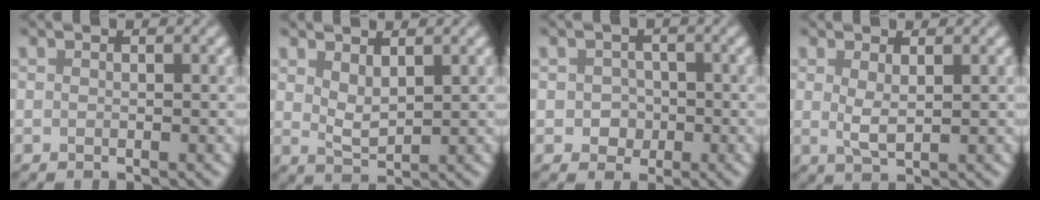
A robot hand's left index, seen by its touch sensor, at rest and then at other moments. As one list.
[{"total": 1.8, "force": [1.2, 0.7, 1.3], "torque": [-0.027, 0.000, 0.028]}, {"total": 1.7, "force": [-0.2, 1.6, 0.3], "torque": [0.020, 0.003, -0.009]}, {"total": 1.7, "force": [0.5, 0.4, 1.5], "torque": [-0.033, 0.001, 0.012]}]